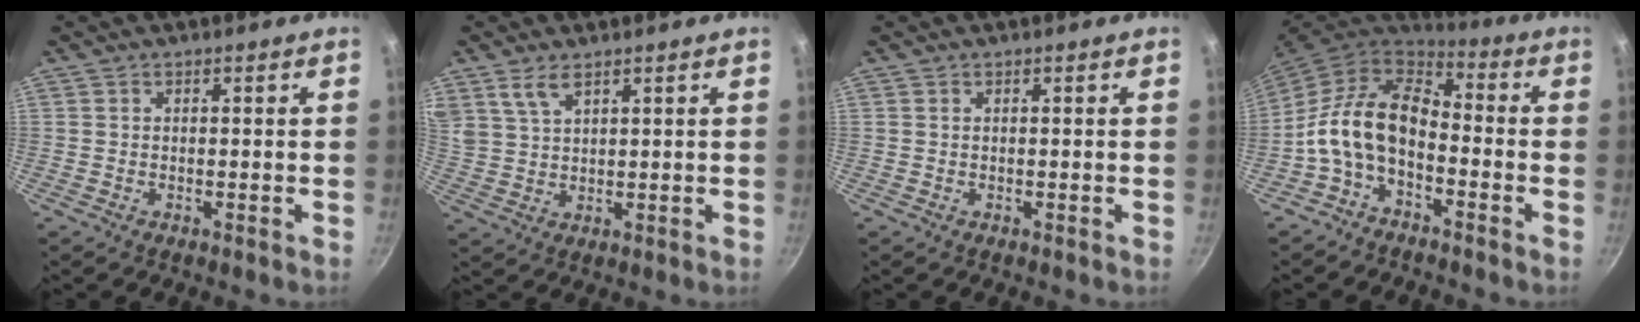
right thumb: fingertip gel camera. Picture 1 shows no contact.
{"total": 4.8, "force": [3.2, 2.2, 2.9], "torque": [-0.053, -0.013, 0.069]}
{"total": 0.0}
{"total": 12.9, "force": [-3.2, 7.8, 9.7], "torque": [-0.171, 0.047, -0.076]}